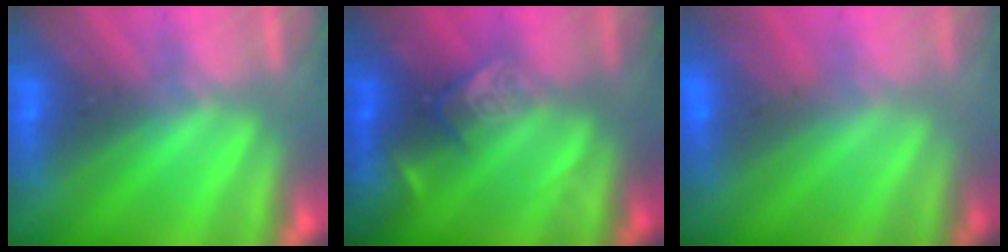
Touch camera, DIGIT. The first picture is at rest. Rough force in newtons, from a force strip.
{"total": 2.4}
{"total": 2.8}